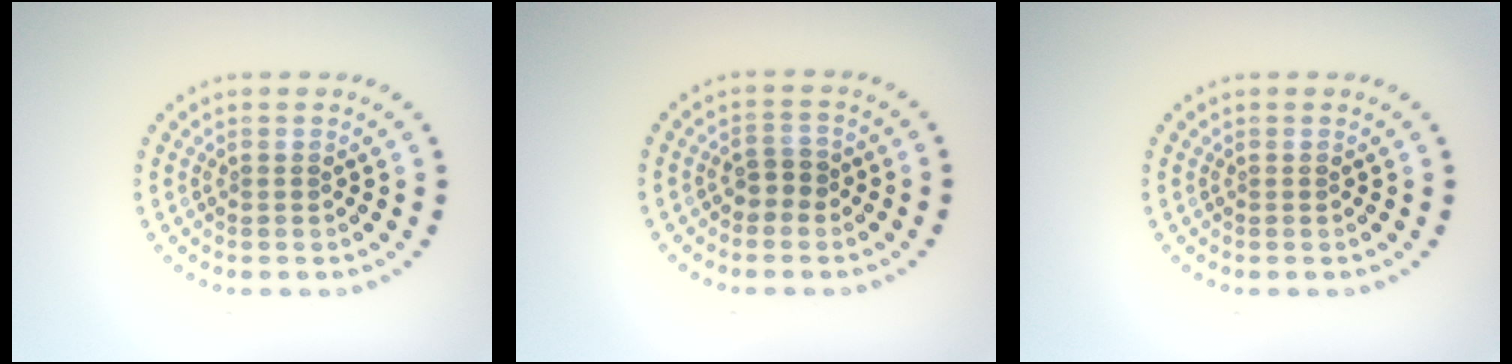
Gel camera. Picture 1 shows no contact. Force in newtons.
{"total": 1.6, "press": 1.5, "slide": 0.7}
{"total": 0.0}